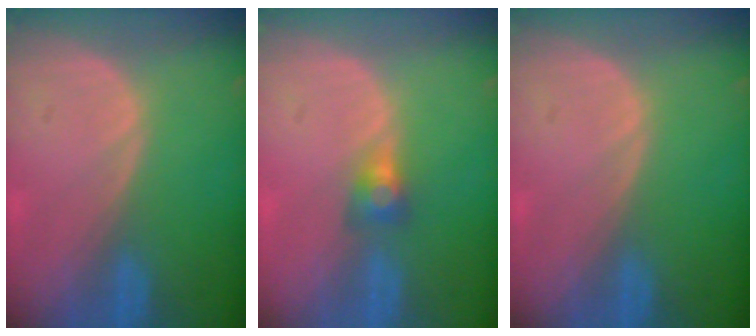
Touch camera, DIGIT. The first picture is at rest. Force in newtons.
{"total": 3.0, "press": 2.5, "slide": 1.6}
{"total": 0.0}